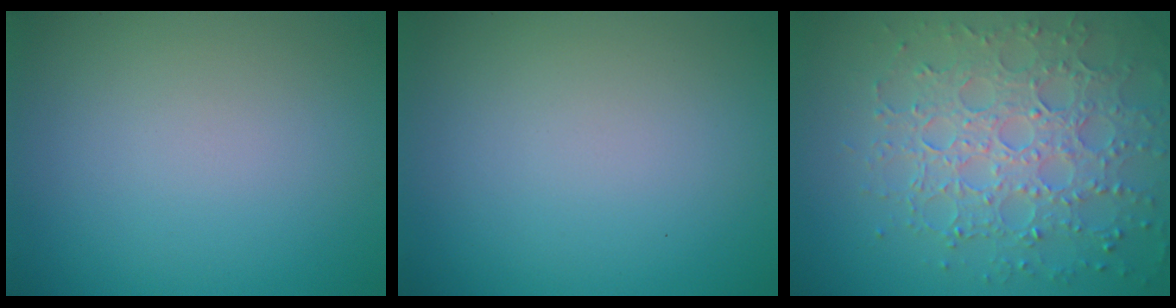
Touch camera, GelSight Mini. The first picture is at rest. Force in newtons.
{"total": 0.0}
{"total": 7.0, "press": 5.5, "slide": 4.4}